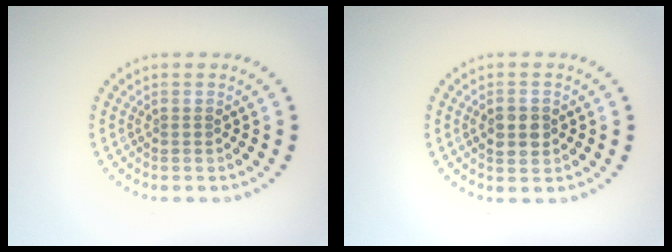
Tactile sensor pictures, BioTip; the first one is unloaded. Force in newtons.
{"total": 2.8, "press": 2.8, "slide": 0.1}